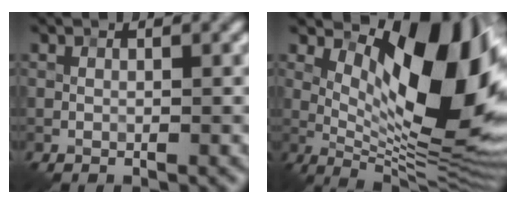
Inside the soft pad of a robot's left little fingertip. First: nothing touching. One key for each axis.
{"total": 13.8, "fx": 3.5, "fy": 5.5, "fz": 12.2, "tx": -0.172, "ty": -0.003, "tz": 0.058}